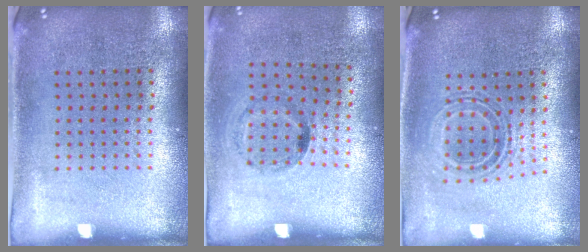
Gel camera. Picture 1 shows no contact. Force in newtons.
{"total": 1.3, "press": 0.7, "slide": 1.1}
{"total": 0.8, "press": 0.7, "slide": 0.3}